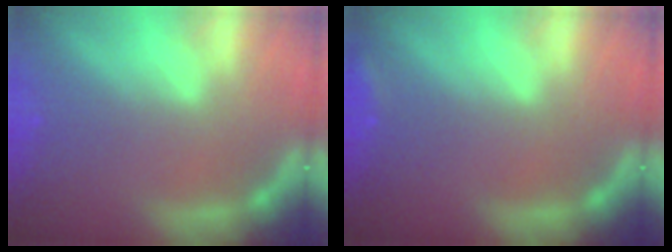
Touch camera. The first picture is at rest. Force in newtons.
{"total": 1.4}